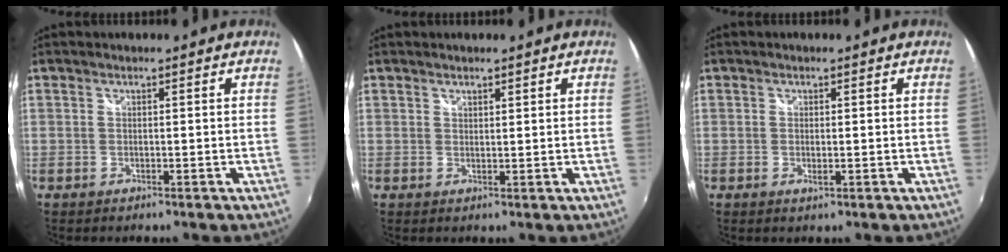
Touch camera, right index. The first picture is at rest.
{"total": 1.1, "force": [1.0, 0.4, 0.2], "torque": [-0.001, 0.000, 0.017]}
{"total": 1.0, "force": [0.0, 0.4, 0.9], "torque": [-0.020, 0.000, 0.001]}